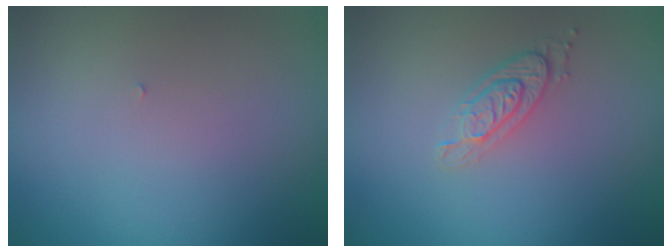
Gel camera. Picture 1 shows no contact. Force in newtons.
{"total": 2.0, "press": 1.9, "slide": 0.6}